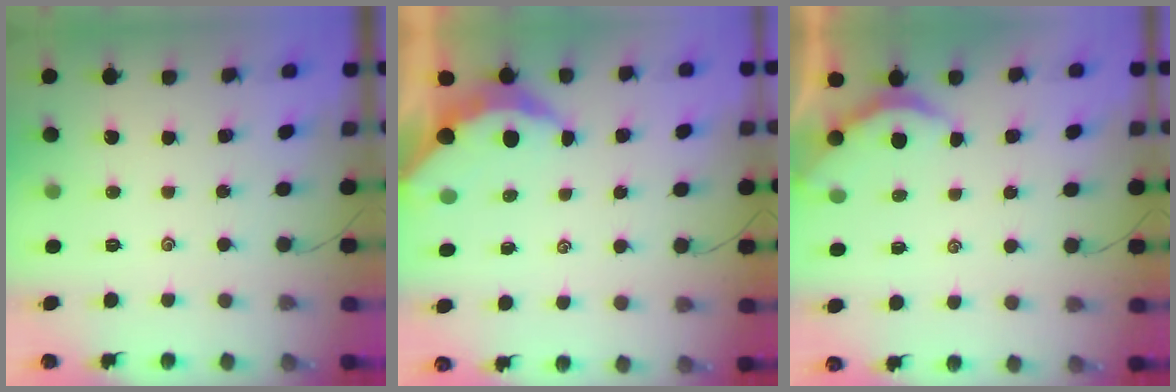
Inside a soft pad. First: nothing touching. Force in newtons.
{"total": 5.5, "press": 5.5, "slide": 0.6}
{"total": 2.6, "press": 2.5, "slide": 0.2}